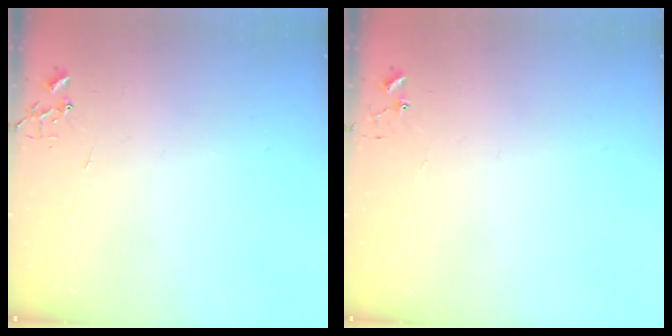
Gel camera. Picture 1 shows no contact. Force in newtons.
{"total": 5.2, "press": 5.2, "slide": 0.4}